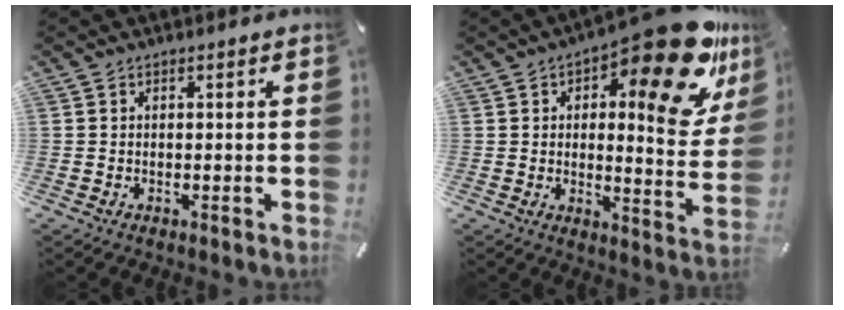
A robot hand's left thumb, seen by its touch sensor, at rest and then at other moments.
{"total": 22.3, "force": [12.7, 7.9, 16.5], "torque": [-0.203, -0.105, 0.201]}